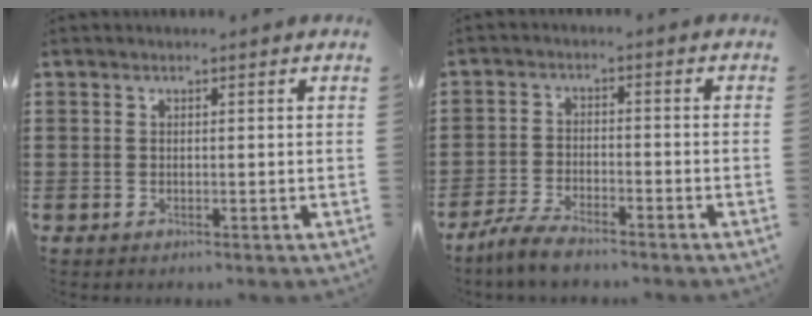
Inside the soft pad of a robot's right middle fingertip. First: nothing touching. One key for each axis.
{"total": 4.5, "fx": -4.0, "fy": 0.9, "fz": 1.8, "tx": -0.044, "ty": 0.001, "tz": -0.082}